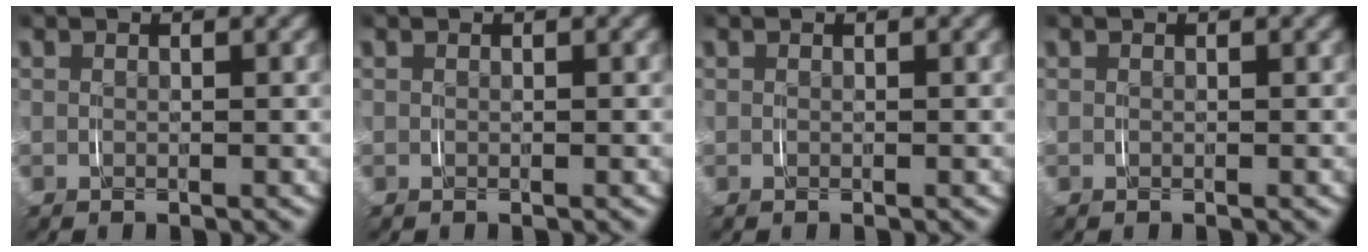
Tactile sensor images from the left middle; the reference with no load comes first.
{"total": 0.0}
{"total": 0.0}
{"total": 0.0}